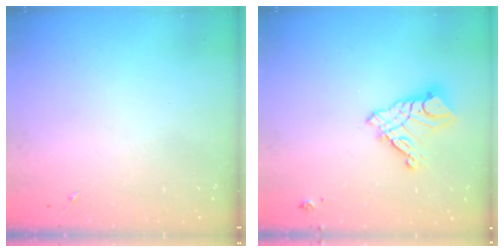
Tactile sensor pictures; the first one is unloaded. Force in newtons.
{"total": 12.6, "press": 12.5, "slide": 1.1}